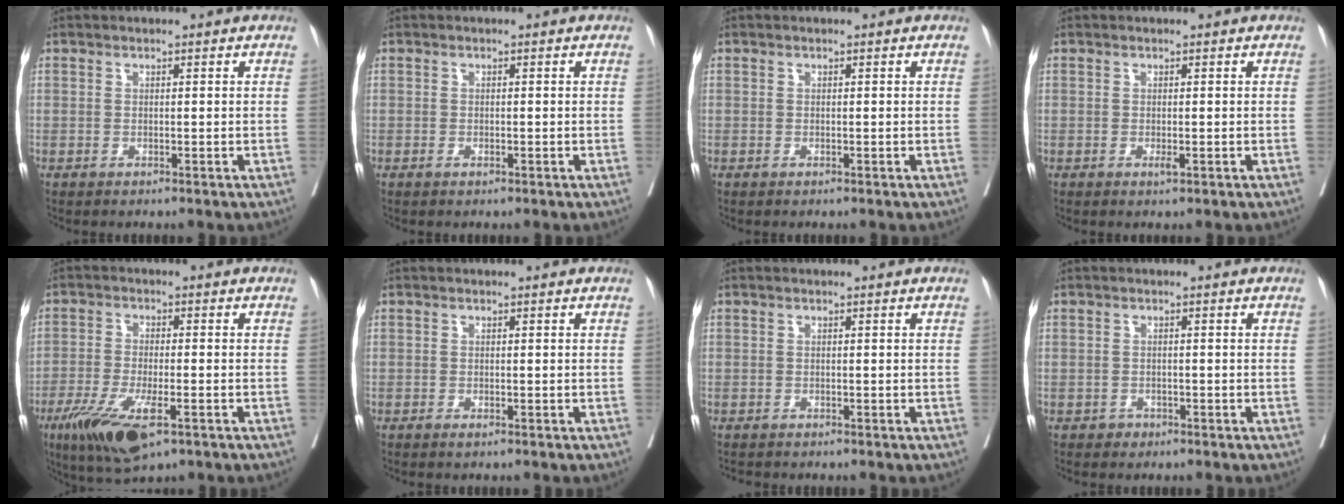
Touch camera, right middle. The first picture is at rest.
{"total": 0.5, "force": [-0.2, 0.3, 0.4], "torque": [-0.007, 0.001, -0.001]}
{"total": 0.0}
{"total": 0.9, "force": [-0.3, 0.2, 0.8], "torque": [-0.012, -0.002, -0.005]}
{"total": 10.0, "force": [-5.3, 2.6, 8.1], "torque": [-0.149, -0.023, -0.086]}
{"total": 0.7, "force": [-0.4, 0.1, 0.5], "torque": [-0.008, -0.001, -0.006]}
{"total": 0.7, "force": [-0.7, 0.1, 0.1], "torque": [-0.008, -0.003, -0.013]}
{"total": 0.9, "force": [-0.6, 0.7, 0.1], "torque": [0.002, 0.003, -0.010]}